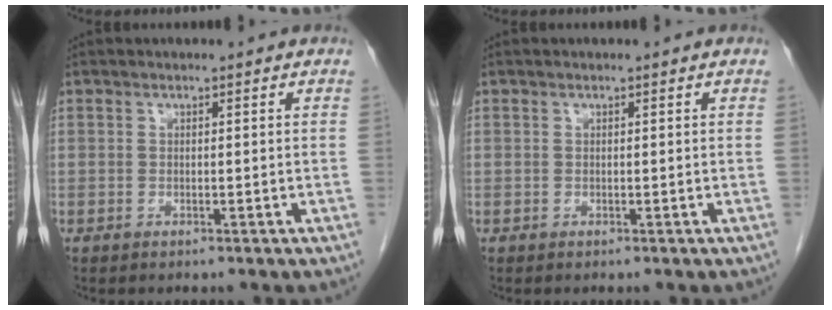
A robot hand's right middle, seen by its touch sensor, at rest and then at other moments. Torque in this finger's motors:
{"motor_torque": [0.00, 0.00, 0.00, -0.01]}